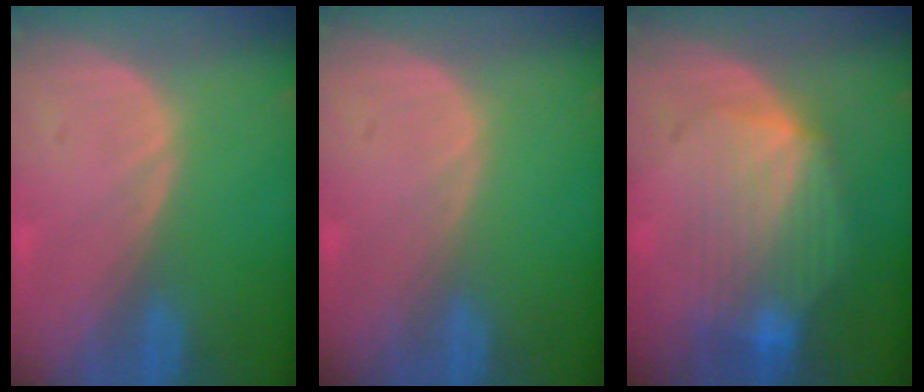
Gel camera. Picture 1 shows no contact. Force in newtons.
{"total": 0.0}
{"total": 8.3, "press": 7.8, "slide": 2.9}